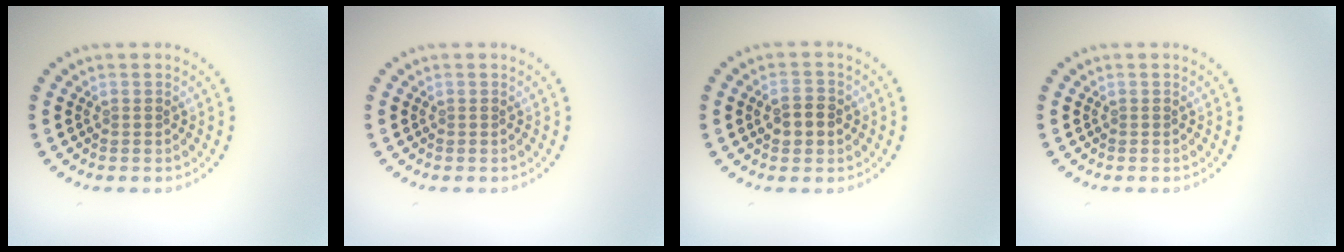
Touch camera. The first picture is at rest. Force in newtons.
{"total": 0.0}
{"total": 2.5, "press": 2.5, "slide": 0.1}
{"total": 0.0}